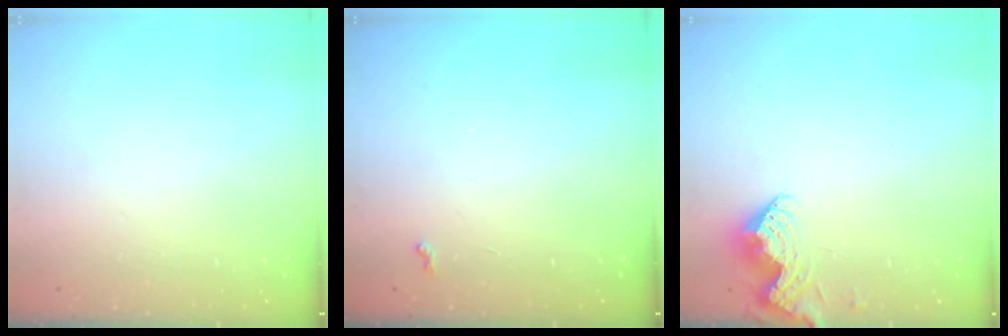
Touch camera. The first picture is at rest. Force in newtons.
{"total": 3.3, "press": 3.3, "slide": 0.6}
{"total": 10.0, "press": 10.0, "slide": 0.4}